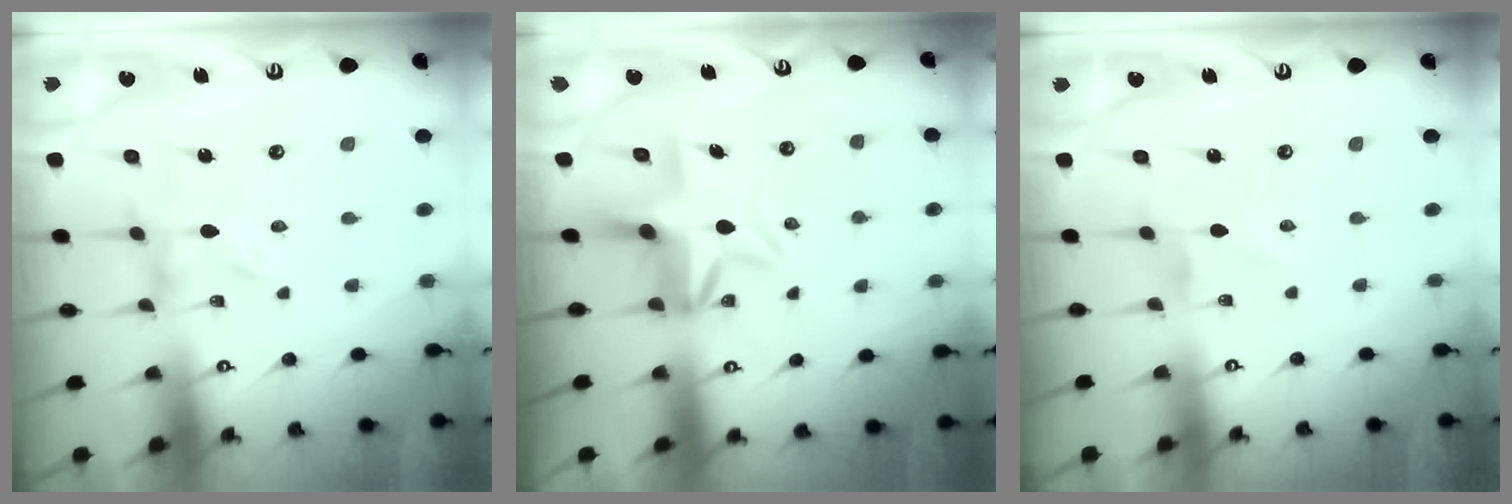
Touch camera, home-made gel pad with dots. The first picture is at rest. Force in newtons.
{"total": 5.8, "press": 5.3, "slide": 2.3}
{"total": 0.0}